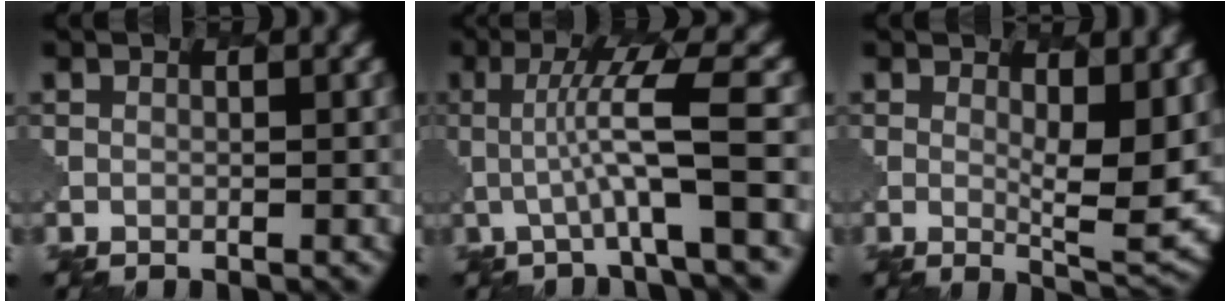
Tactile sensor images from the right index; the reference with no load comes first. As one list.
[{"total": 5.7, "force": [-0.4, 0.5, 5.6], "torque": [-0.097, 0.009, -0.012]}, {"total": 5.5, "force": [1.2, 1.5, 5.1], "torque": [-0.079, -0.016, 0.025]}]